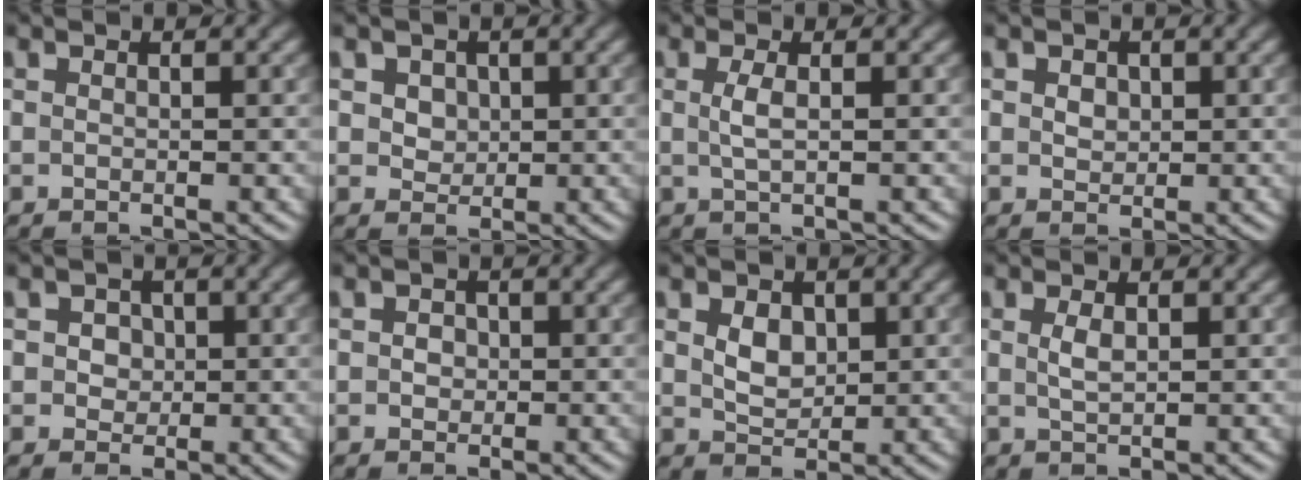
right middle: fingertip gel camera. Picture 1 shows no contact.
{"total": 3.1, "force": [1.3, 2.4, 1.5], "torque": [-0.036, 0.008, 0.027]}
{"total": 1.7, "force": [0.2, 0.5, 1.6], "torque": [-0.031, 0.002, 0.002]}
{"total": 1.4, "force": [0.5, 1.2, 0.7], "torque": [-0.011, 0.004, 0.005]}
{"total": 2.5, "force": [0.8, 2.0, 1.2], "torque": [-0.015, 0.014, 0.004]}
{"total": 1.4, "force": [0.2, 1.2, 0.7], "torque": [-0.008, 0.006, -0.003]}
{"total": 2.6, "force": [0.8, 1.9, 1.7], "torque": [-0.035, -0.003, 0.016]}
{"total": 1.4, "force": [0.5, 0.6, 1.2], "torque": [-0.029, -0.001, 0.012]}